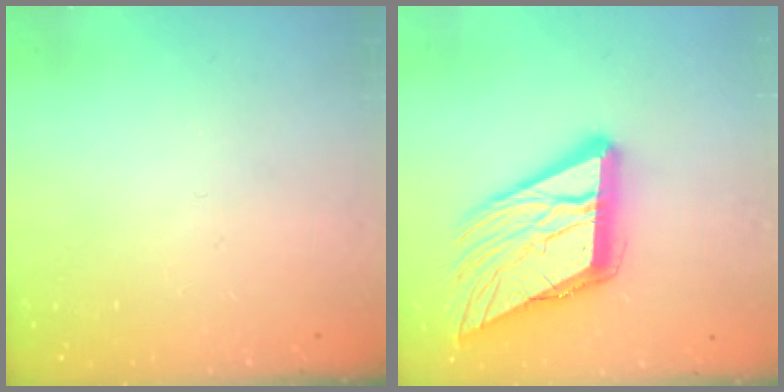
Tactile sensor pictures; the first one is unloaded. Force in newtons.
{"total": 20.5, "press": 20.2, "slide": 3.3}